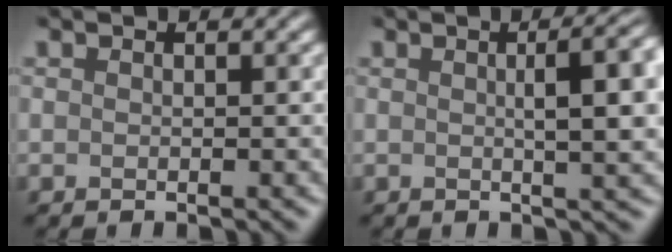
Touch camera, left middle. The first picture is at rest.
{"total": 5.8, "force": [0.7, 1.2, 5.6], "torque": [-0.049, 0.015, 0.007]}